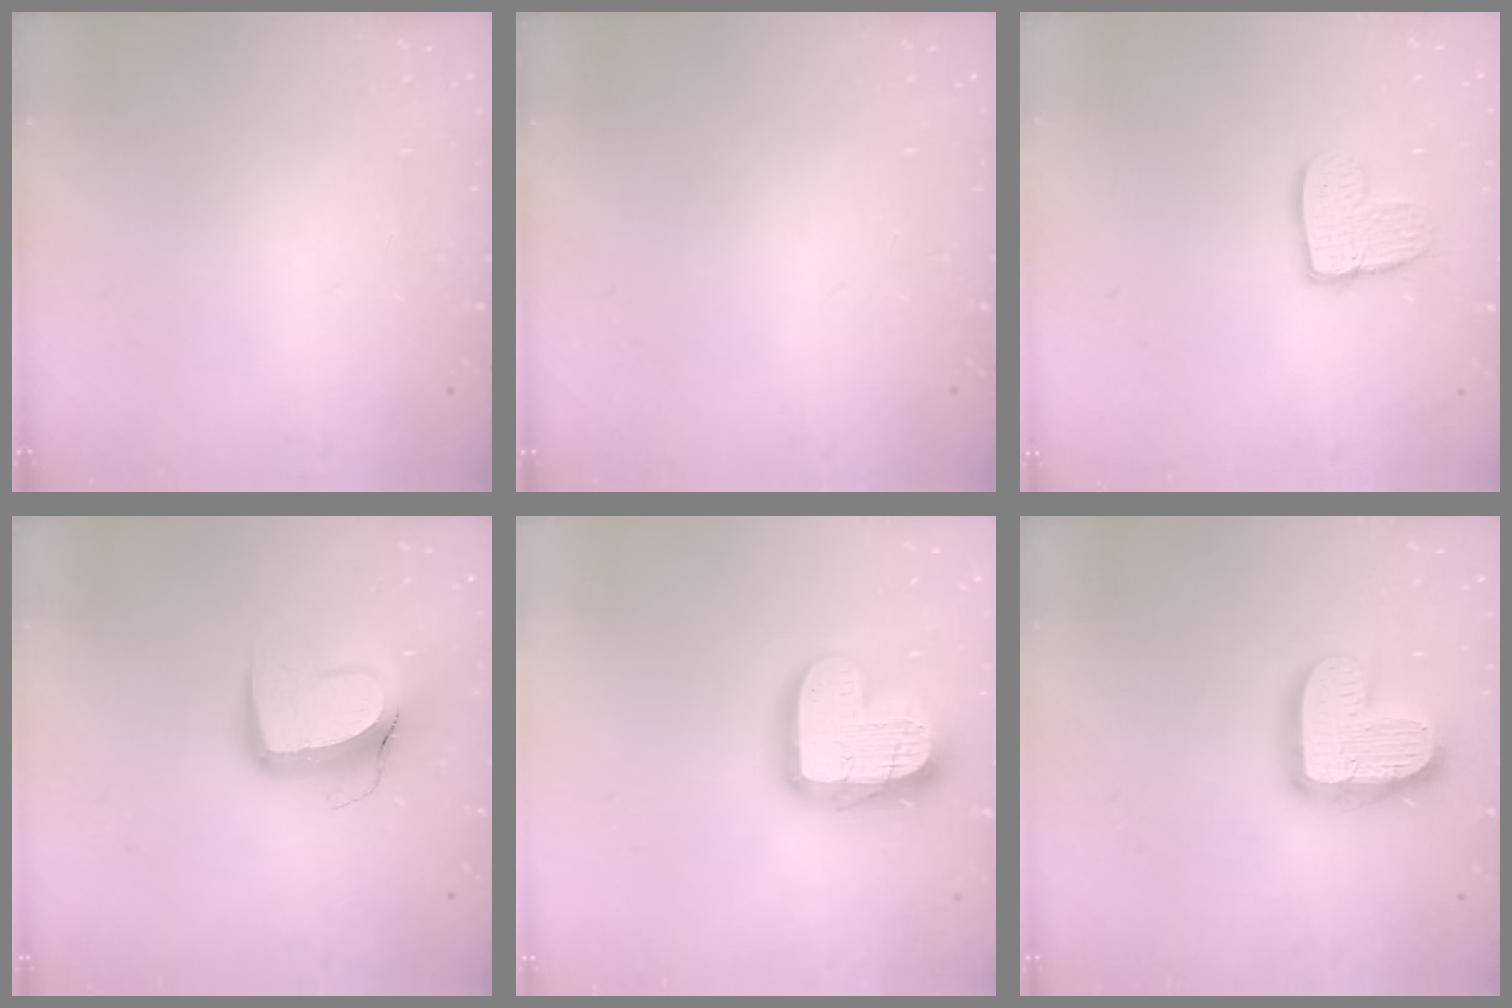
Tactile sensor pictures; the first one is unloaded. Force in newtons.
{"total": 0.0}
{"total": 8.9, "press": 8.9, "slide": 0.4}
{"total": 13.0, "press": 12.9, "slide": 1.7}
{"total": 18.1, "press": 18.0, "slide": 1.5}
{"total": 17.1, "press": 17.0, "slide": 1.5}